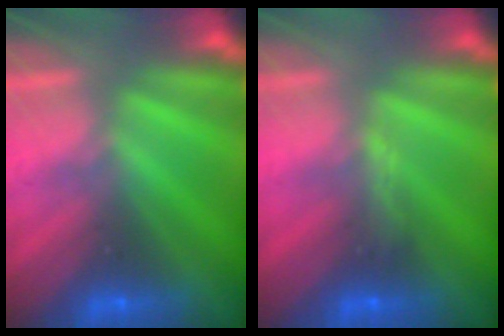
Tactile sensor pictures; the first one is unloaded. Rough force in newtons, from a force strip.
{"total": 2.9}